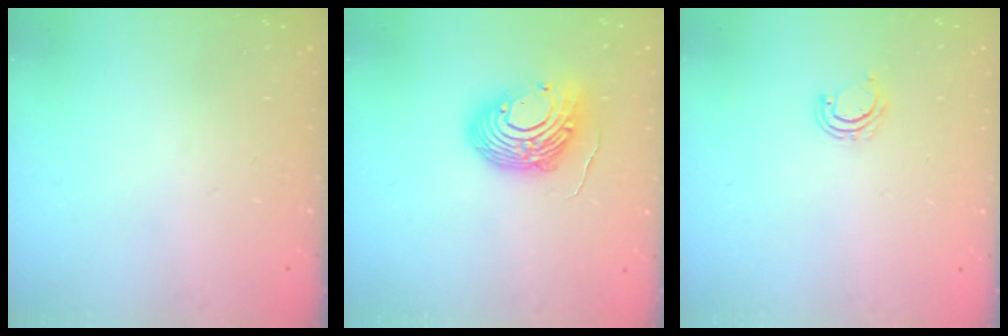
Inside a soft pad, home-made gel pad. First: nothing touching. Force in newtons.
{"total": 12.9, "press": 12.9, "slide": 1.2}
{"total": 3.5, "press": 3.5, "slide": 0.3}